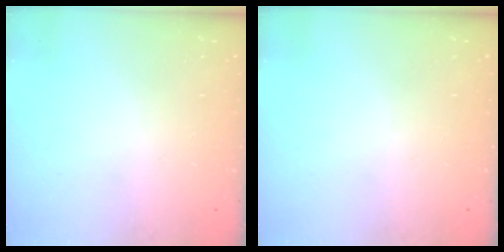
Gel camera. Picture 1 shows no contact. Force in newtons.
{"total": 0.0}